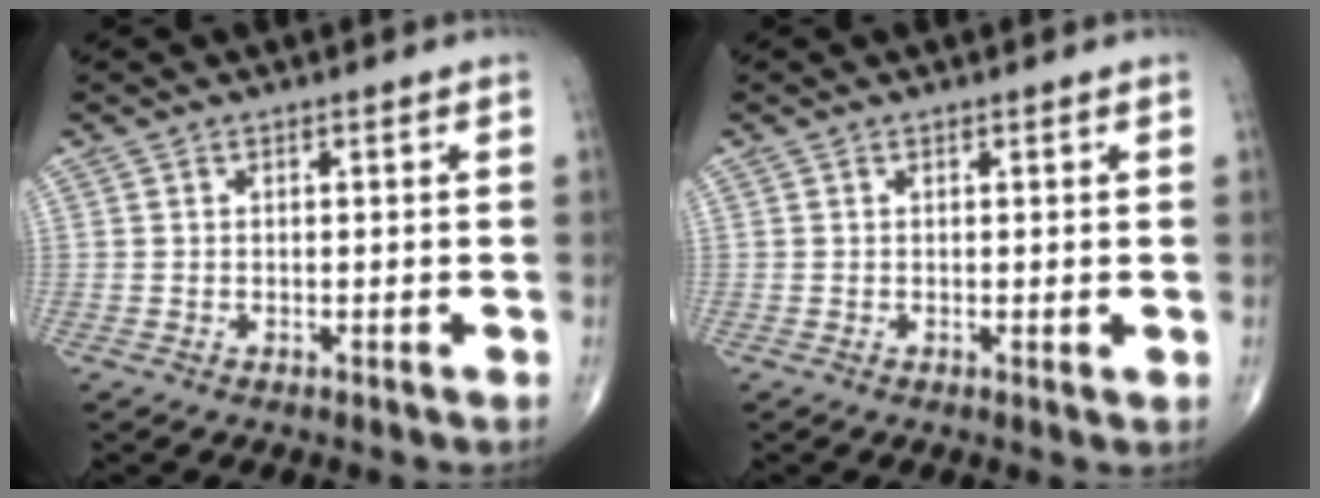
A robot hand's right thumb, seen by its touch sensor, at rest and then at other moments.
{"total": 0.7, "force": [0.2, 0.1, 0.7], "torque": [-0.016, -0.004, 0.002]}